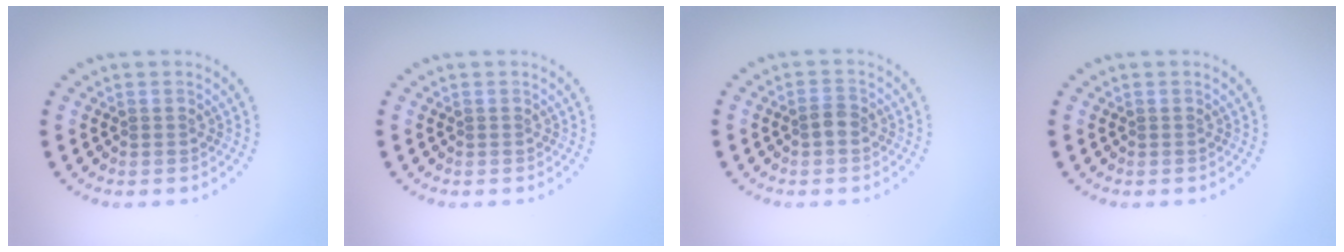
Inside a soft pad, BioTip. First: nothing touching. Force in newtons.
{"total": 0.0}
{"total": 1.3, "press": 1.2, "slide": 0.3}
{"total": 0.0}